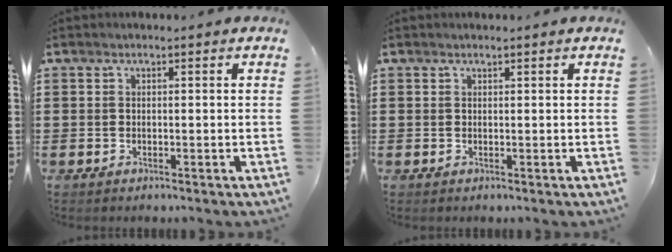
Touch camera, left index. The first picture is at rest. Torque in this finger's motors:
{"motor_torque": [0.72, 0.68, 0.11, 0.00]}